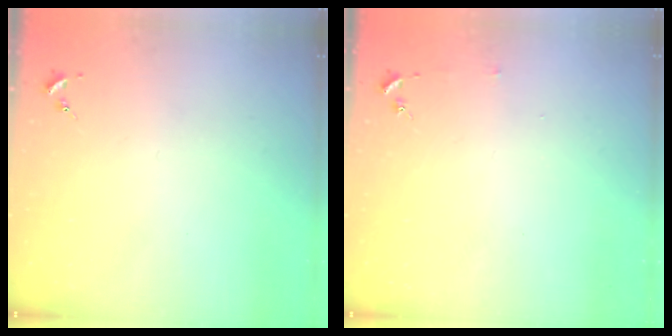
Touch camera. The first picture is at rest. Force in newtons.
{"total": 2.5, "press": 2.5, "slide": 0.2}